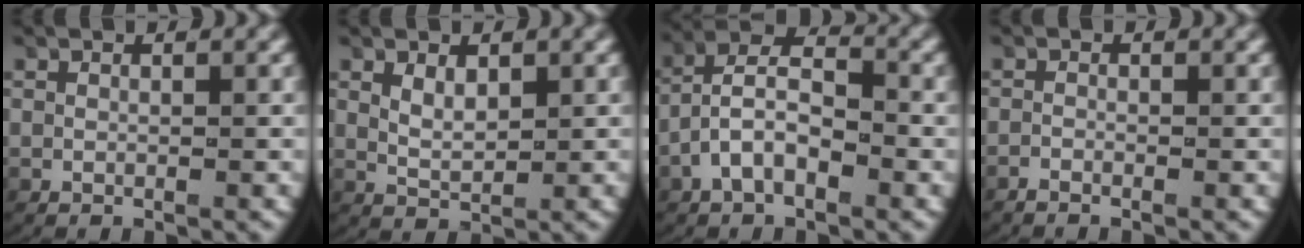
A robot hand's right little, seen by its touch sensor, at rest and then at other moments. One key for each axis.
{"total": 1.9, "fx": 0.7, "fy": 0.9, "fz": 1.5, "tx": -0.032, "ty": -0.009, "tz": 0.023}
{"total": 4.4, "fx": -0.3, "fy": 2.8, "fz": 3.4, "tx": -0.065, "ty": -0.004, "tz": -0.009}
{"total": 1.2, "fx": -1.1, "fy": 0.3, "fz": 0.3, "tx": -0.012, "ty": -0.004, "tz": -0.023}